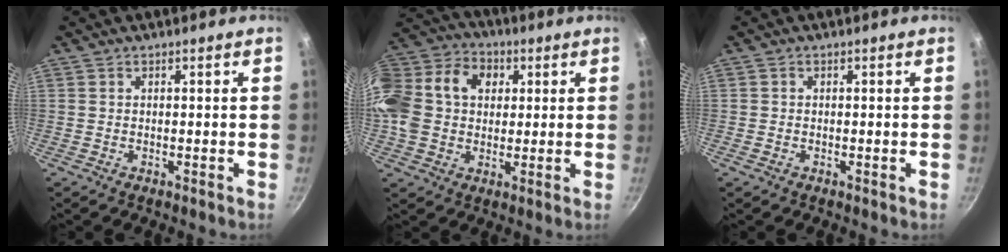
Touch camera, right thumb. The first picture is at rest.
{"total": 19.1, "force": [2.8, 14.9, 11.6], "torque": [-0.223, 0.039, 0.035]}
{"total": 0.6, "force": [-0.3, 0.5, 0.2], "torque": [-0.003, 0.001, -0.007]}